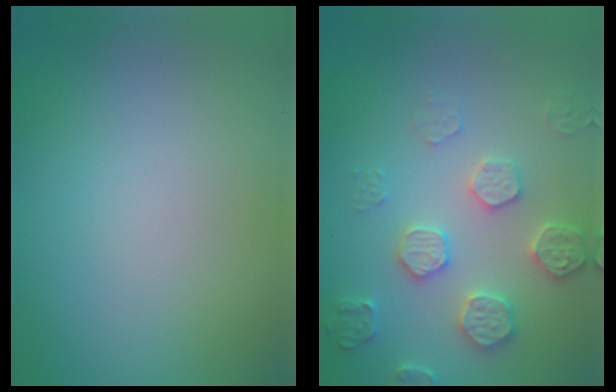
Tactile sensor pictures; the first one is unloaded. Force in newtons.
{"total": 4.0, "press": 3.9, "slide": 0.9}